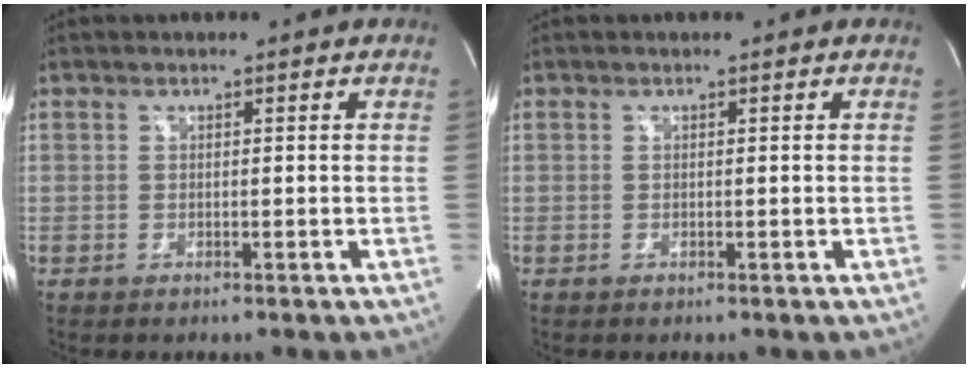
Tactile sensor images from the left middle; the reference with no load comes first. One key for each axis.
{"total": 0.0}